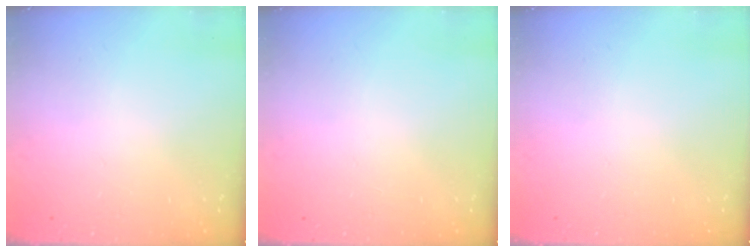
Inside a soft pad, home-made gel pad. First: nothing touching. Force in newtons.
{"total": 0.0}
{"total": 0.0}